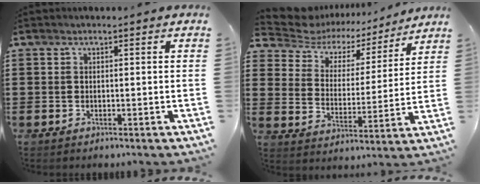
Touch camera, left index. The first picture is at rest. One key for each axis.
{"total": 6.2, "fx": 5.4, "fy": 2.5, "fz": 1.6, "tx": -0.062, "ty": -0.033, "tz": 0.092}